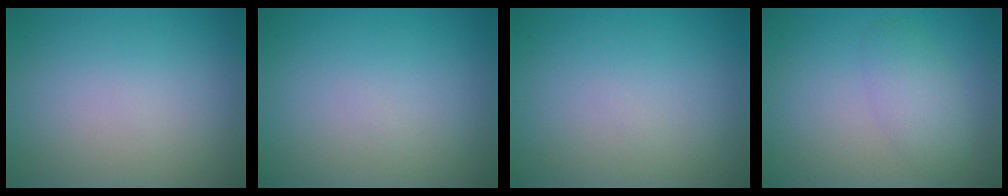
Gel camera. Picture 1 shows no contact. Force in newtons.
{"total": 0.0}
{"total": 0.0}
{"total": 2.4, "press": 2.4, "slide": 0.0}